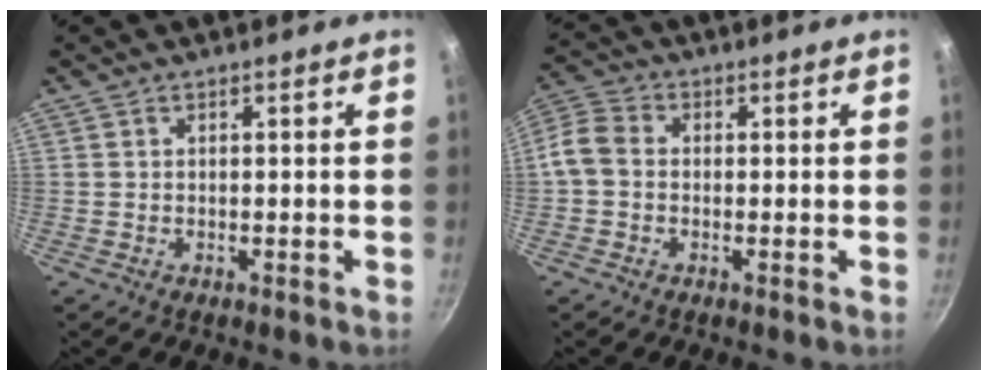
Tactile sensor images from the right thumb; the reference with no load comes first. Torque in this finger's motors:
{"motor_torque": [0.00, 0.08, 0.21, -0.23, 0.05]}